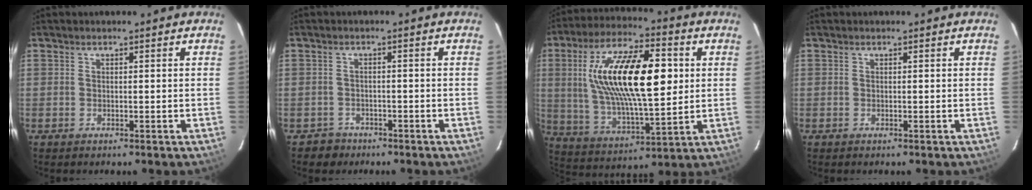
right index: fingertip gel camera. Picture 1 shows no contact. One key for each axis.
{"total": 3.2, "fx": -2.1, "fy": 2.4, "fz": -0.2, "tx": -0.004, "ty": 0.011, "tz": -0.032}
{"total": 22.4, "fx": 4.3, "fy": 8.2, "fz": 20.4, "tx": -0.376, "ty": 0.020, "tz": 0.084}
{"total": 0.0}